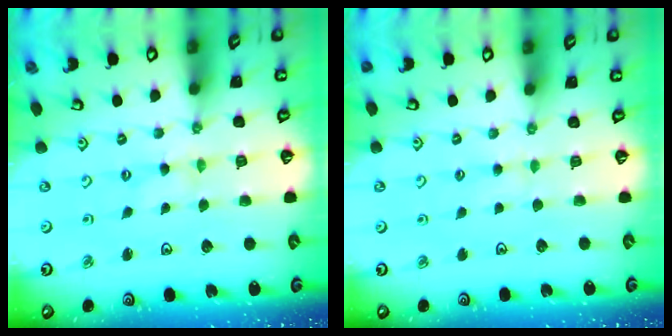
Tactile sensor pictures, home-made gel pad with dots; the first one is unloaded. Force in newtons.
{"total": 2.2, "press": 2.2, "slide": 0.4}